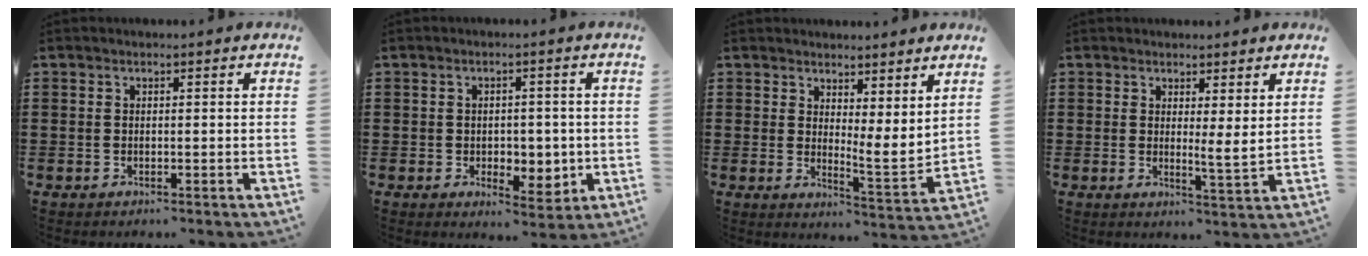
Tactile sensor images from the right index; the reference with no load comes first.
{"total": 3.6, "force": [-0.4, 2.8, 2.2], "torque": [-0.033, 0.001, -0.013]}
{"total": 4.7, "force": [4.1, 1.0, 2.0], "torque": [-0.037, -0.031, 0.073]}
{"total": 2.7, "force": [2.0, 0.1, 1.8], "torque": [-0.026, -0.014, 0.032]}